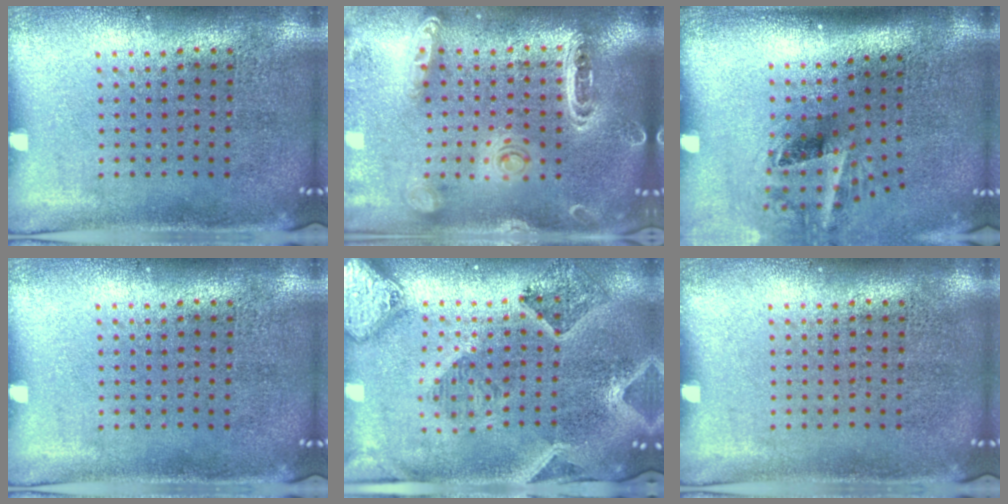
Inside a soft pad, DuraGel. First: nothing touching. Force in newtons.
{"total": 1.5, "press": 1.5, "slide": 0.1}
{"total": 2.1, "press": 1.3, "slide": 1.6}
{"total": 0.0}
{"total": 1.8, "press": 1.7, "slide": 0.5}
{"total": 0.0}